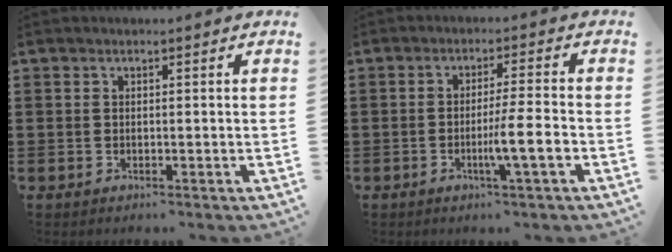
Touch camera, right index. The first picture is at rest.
{"total": 6.1, "force": [-2.1, -0.2, 5.7], "torque": [-0.101, -0.012, -0.038]}